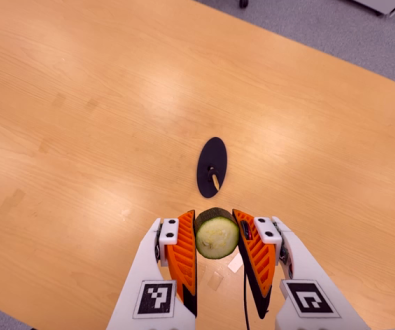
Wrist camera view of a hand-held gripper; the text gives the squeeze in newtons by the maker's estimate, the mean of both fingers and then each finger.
{"total": 10.7, "left": 9.8, "right": 11.6}